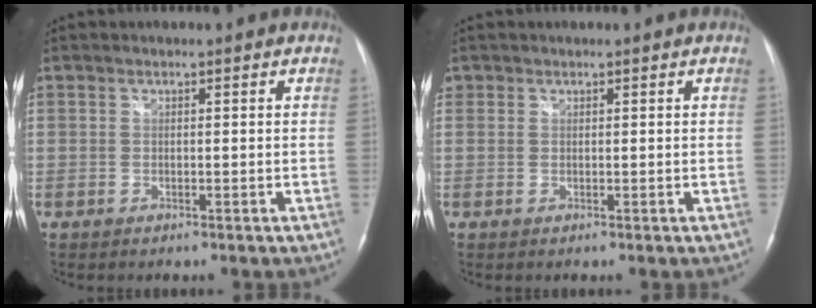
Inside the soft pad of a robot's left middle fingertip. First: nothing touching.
{"total": 0.6, "force": [0.3, 0.5, 0.0], "torque": [0.004, 0.003, 0.005]}